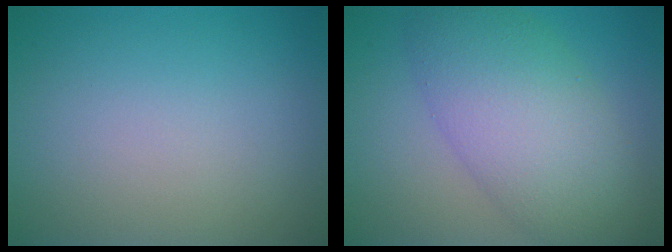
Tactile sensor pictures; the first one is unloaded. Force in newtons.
{"total": 8.2, "press": 8.2, "slide": 0.2}